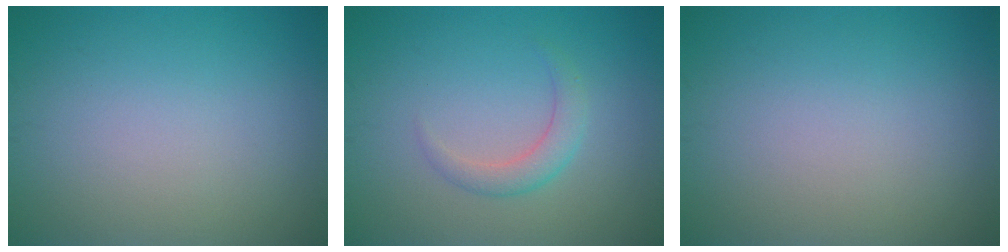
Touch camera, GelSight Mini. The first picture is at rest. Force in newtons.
{"total": 2.0, "press": 2.0, "slide": 0.2}
{"total": 0.0}